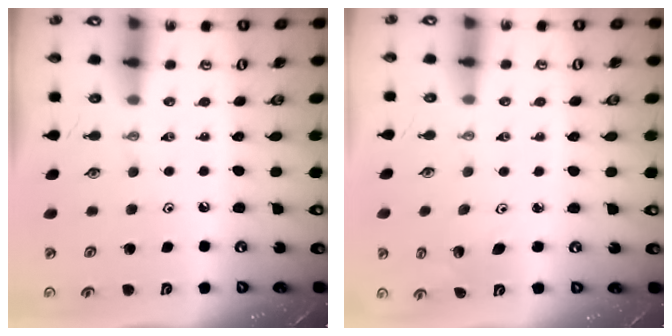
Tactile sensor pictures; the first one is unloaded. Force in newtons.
{"total": 3.0, "press": 2.2, "slide": 2.0}